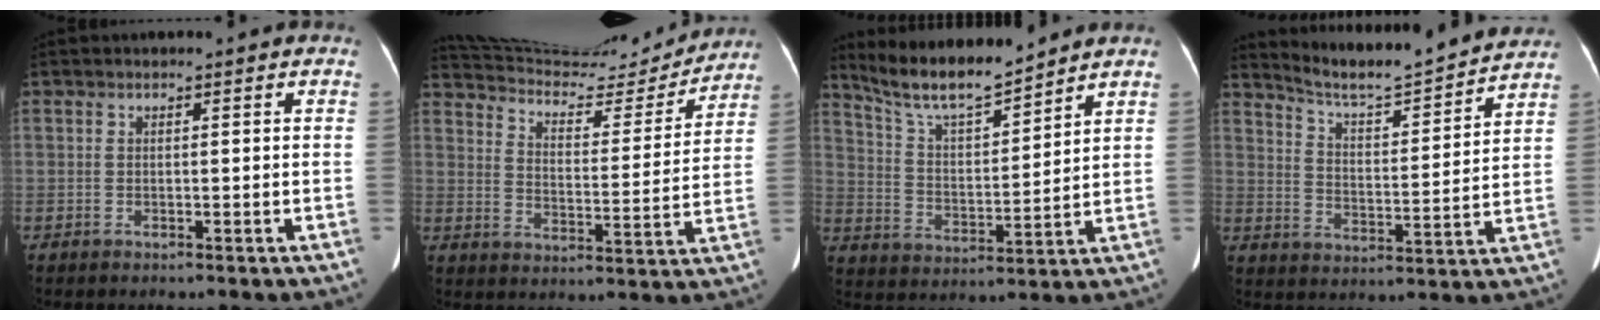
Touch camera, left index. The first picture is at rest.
{"total": 19.5, "force": [18.7, 2.9, 4.8], "torque": [-0.075, -0.019, 0.265]}
{"total": 10.9, "force": [10.1, 0.6, 4.0], "torque": [-0.082, 0.001, 0.191]}
{"total": 13.6, "force": [13.2, 0.2, 3.5], "torque": [-0.065, 0.002, 0.200]}